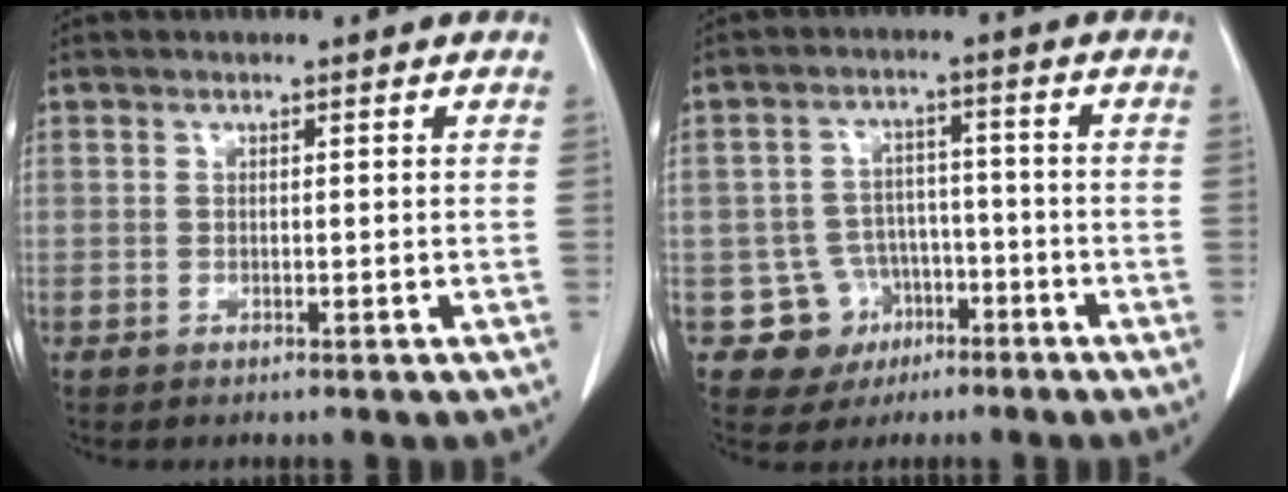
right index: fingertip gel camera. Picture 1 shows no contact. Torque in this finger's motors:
{"motor_torque": [-0.20, 0.01, -0.27, -0.08]}